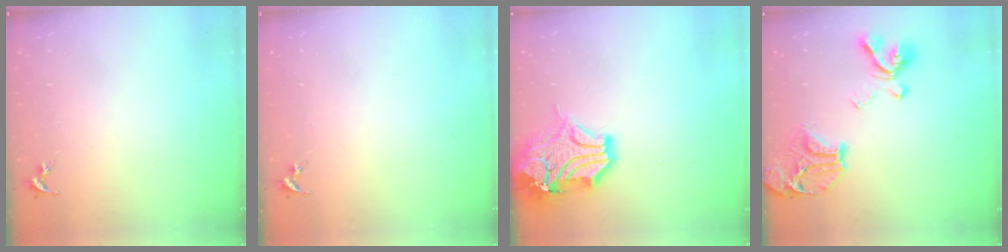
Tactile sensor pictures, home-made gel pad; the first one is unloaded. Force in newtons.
{"total": 0.0}
{"total": 16.8, "press": 16.6, "slide": 2.4}
{"total": 19.6, "press": 19.5, "slide": 2.1}